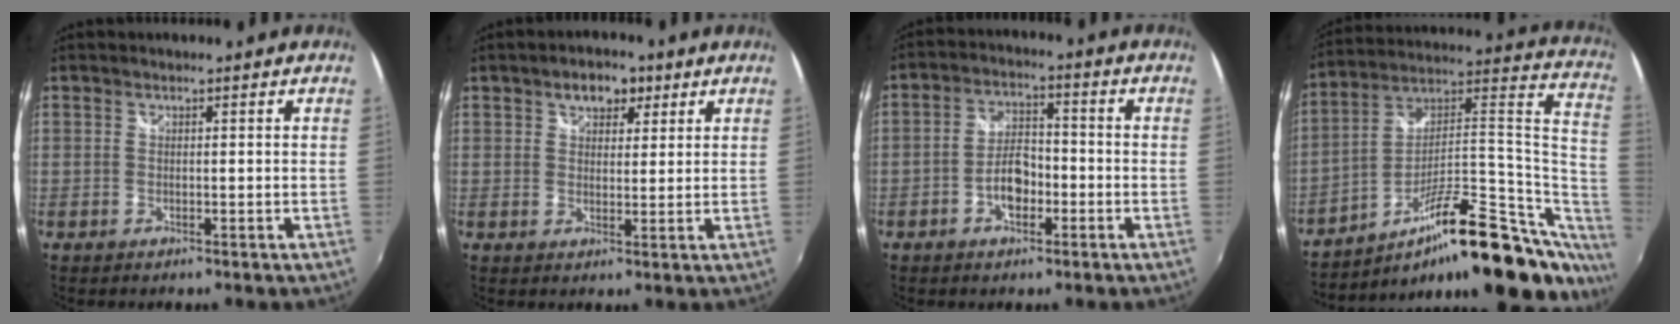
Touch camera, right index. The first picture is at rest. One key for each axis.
{"total": 5.2, "fx": 2.8, "fy": 3.4, "fz": 2.9, "tx": -0.041, "ty": 0.017, "tz": 0.043}
{"total": 6.3, "fx": -2.6, "fy": 3.4, "fz": 4.6, "tx": -0.091, "ty": 0.012, "tz": -0.043}
{"total": 27.7, "fx": -13.8, "fy": 8.9, "fz": 22.4, "tx": -0.290, "ty": 0.029, "tz": -0.208}